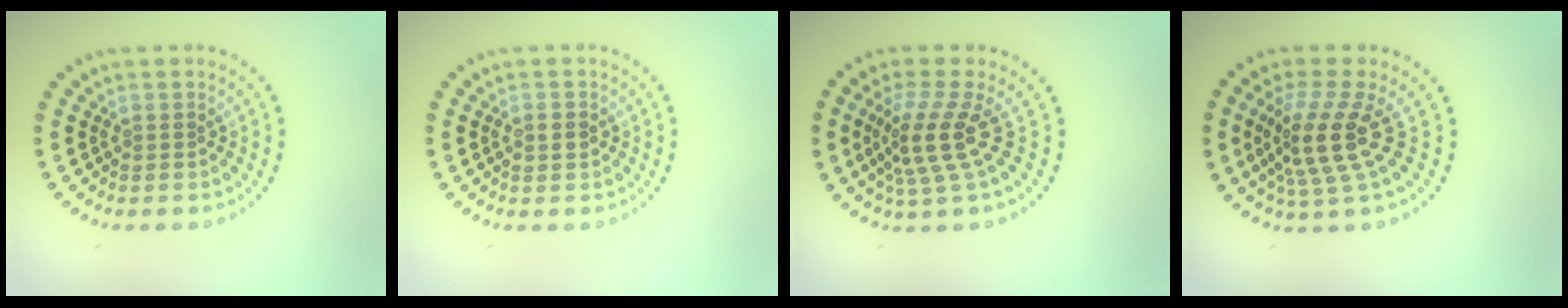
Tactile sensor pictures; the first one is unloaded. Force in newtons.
{"total": 1.7, "press": 1.6, "slide": 0.3}
{"total": 3.9, "press": 2.7, "slide": 2.8}
{"total": 4.6, "press": 3.5, "slide": 3.1}